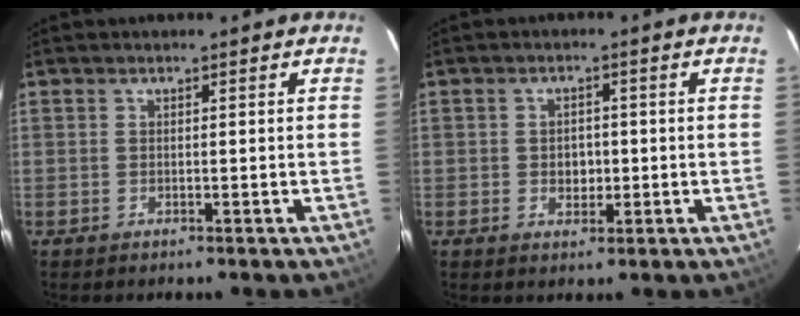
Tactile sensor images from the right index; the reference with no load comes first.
{"total": 3.0, "force": [-0.3, 2.5, 1.6], "torque": [-0.026, 0.006, -0.004]}